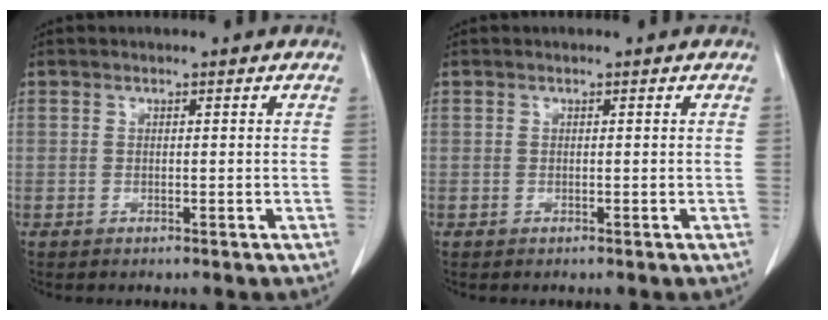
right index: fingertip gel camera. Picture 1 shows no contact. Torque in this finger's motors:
{"motor_torque": [0.00, 0.00, 0.00, 0.00]}